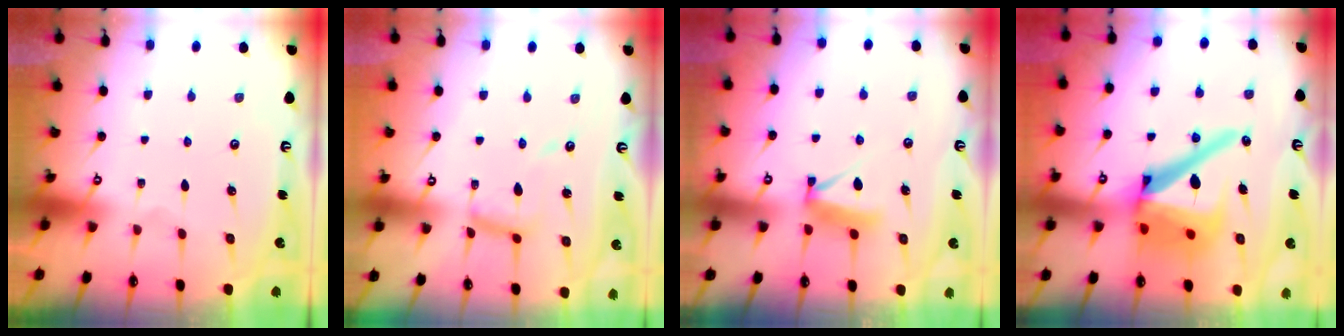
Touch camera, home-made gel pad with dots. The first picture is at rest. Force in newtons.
{"total": 10.1, "press": 10.1, "slide": 0.7}
{"total": 8.8, "press": 8.8, "slide": 0.9}
{"total": 20.2, "press": 20.0, "slide": 2.6}